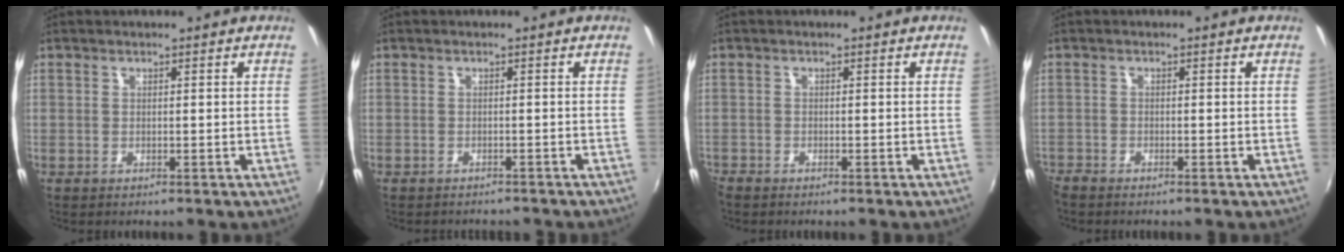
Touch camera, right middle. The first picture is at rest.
{"total": 3.2, "force": [-2.9, 0.9, 0.9], "torque": [-0.024, -0.012, -0.041]}
{"total": 1.5, "force": [-1.5, 0.5, 0.2], "torque": [-0.009, -0.007, -0.033]}
{"total": 2.1, "force": [-2.0, 0.5, 0.4], "torque": [-0.015, -0.011, -0.044]}